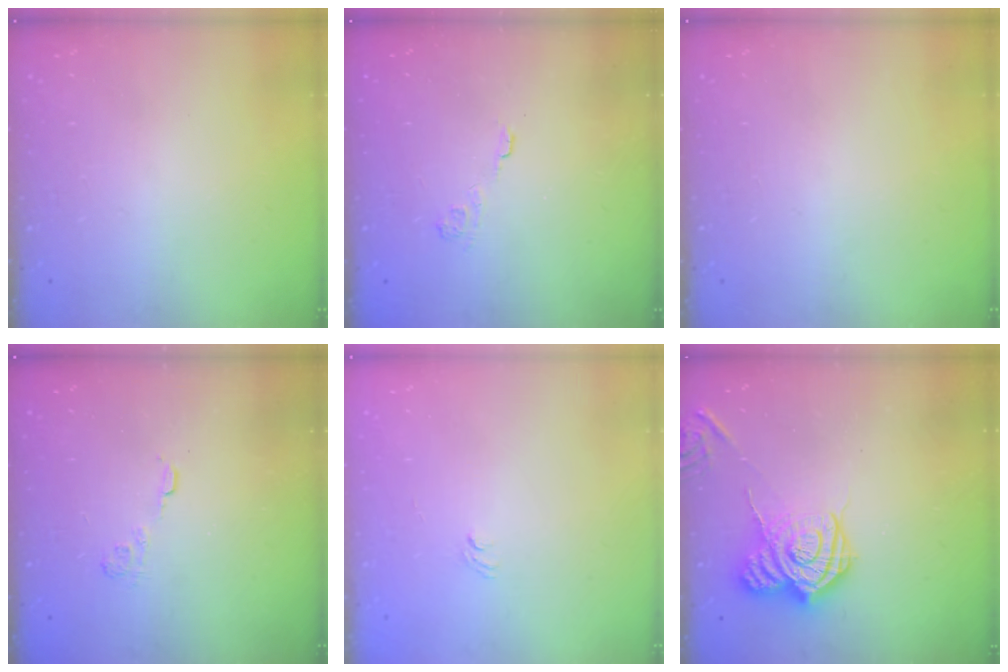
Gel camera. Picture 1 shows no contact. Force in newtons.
{"total": 2.5, "press": 2.1, "slide": 1.4}
{"total": 0.0}
{"total": 3.0, "press": 2.6, "slide": 1.4}
{"total": 1.6, "press": 1.2, "slide": 1.0}
{"total": 13.3, "press": 13.3, "slide": 0.9}